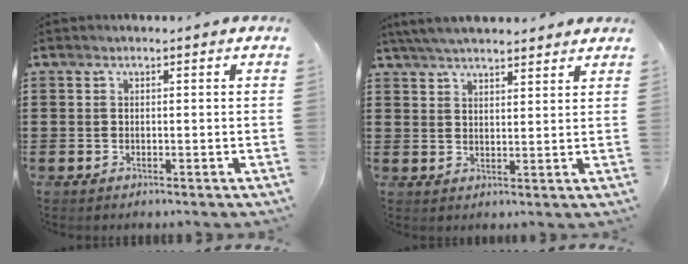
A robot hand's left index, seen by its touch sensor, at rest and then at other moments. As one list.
[{"total": 4.6, "force": [4.3, 0.2, 1.4], "torque": [-0.040, -0.007, 0.080]}]